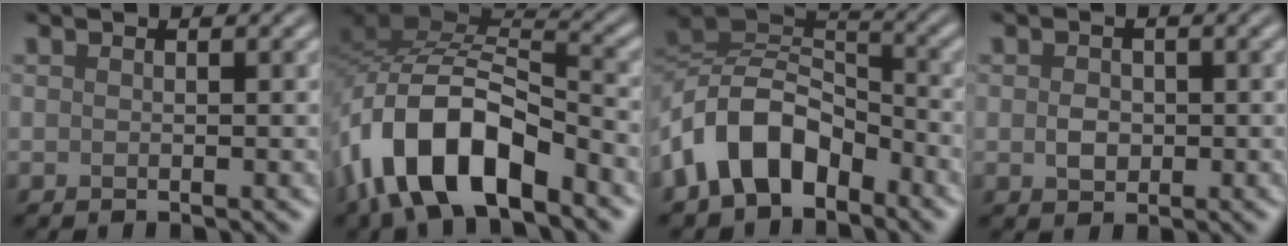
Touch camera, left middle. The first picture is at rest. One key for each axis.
{"total": 12.0, "fx": -6.5, "fy": 5.5, "fz": 8.4, "tx": -0.156, "ty": 0.003, "tz": -0.131}
{"total": 8.8, "fx": -4.7, "fy": 5.2, "fz": 5.3, "tx": -0.095, "ty": 0.012, "tz": -0.101}
{"total": 1.8, "fx": -0.1, "fy": 1.5, "fz": 1.1, "tx": -0.022, "ty": -0.003, "tz": -0.003}